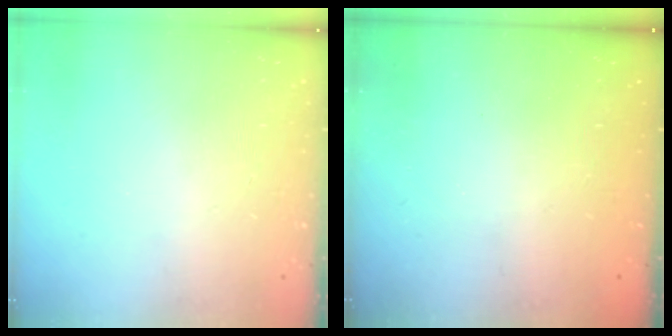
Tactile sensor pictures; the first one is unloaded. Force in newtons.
{"total": 2.5, "press": 2.4, "slide": 0.7}